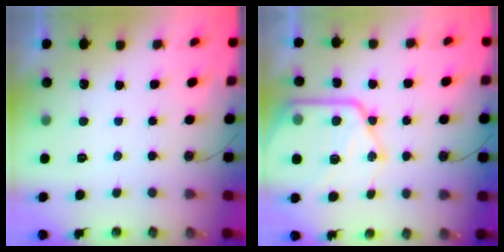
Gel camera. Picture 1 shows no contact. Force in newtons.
{"total": 18.4, "press": 18.3, "slide": 1.9}